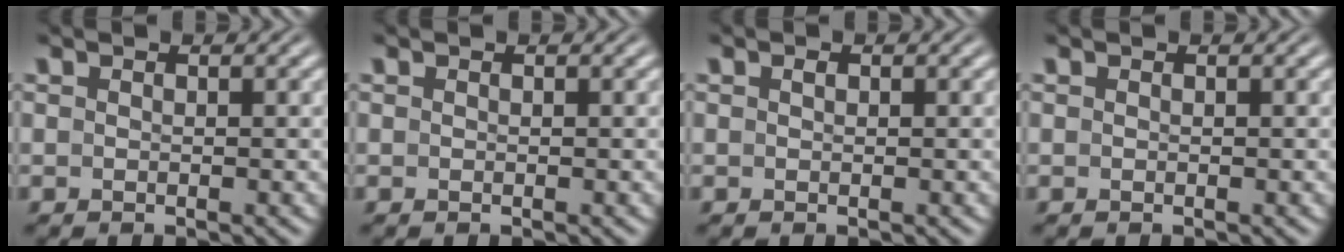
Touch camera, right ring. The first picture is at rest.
{"total": 0.0}
{"total": 0.0}
{"total": 0.0}